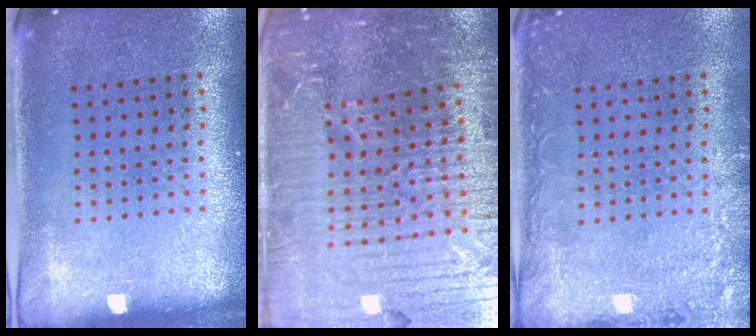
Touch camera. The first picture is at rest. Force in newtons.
{"total": 5.7, "press": 5.2, "slide": 2.3}
{"total": 2.4, "press": 2.4, "slide": 0.4}